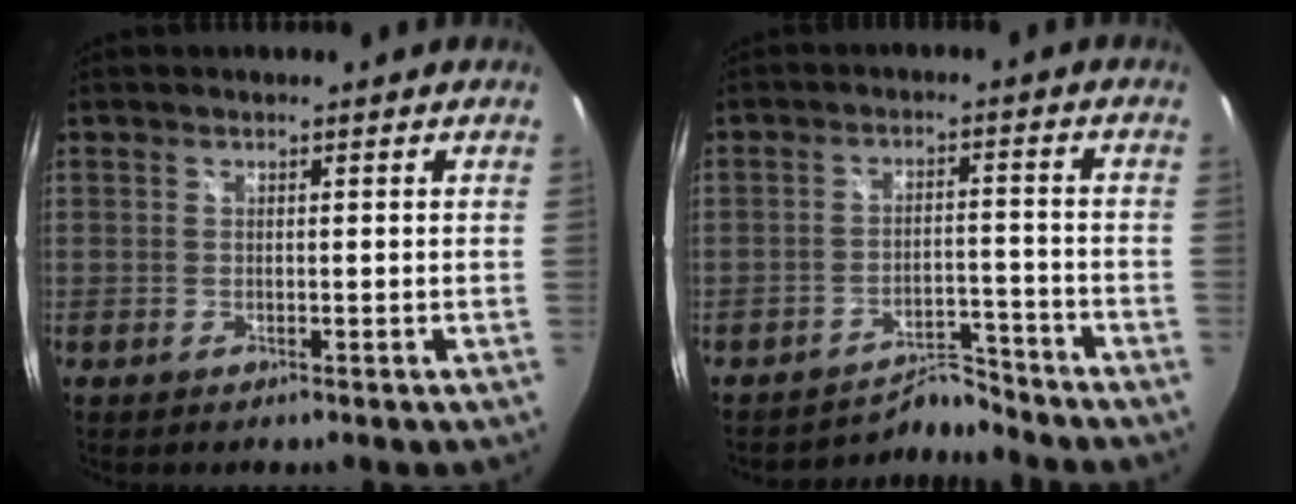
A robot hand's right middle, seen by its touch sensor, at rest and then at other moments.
{"total": 5.6, "force": [-5.5, 0.4, -0.7], "torque": [0.004, 0.017, -0.088]}